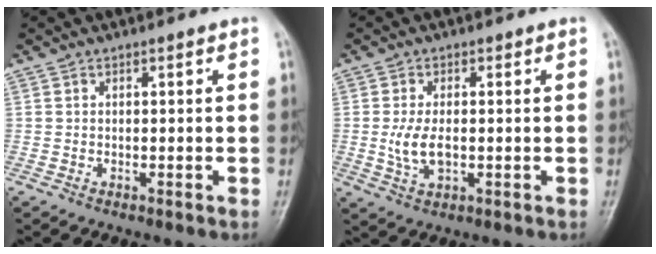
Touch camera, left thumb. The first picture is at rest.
{"total": 5.3, "force": [-0.3, 3.0, 4.4], "torque": [-0.089, -0.007, -0.005]}